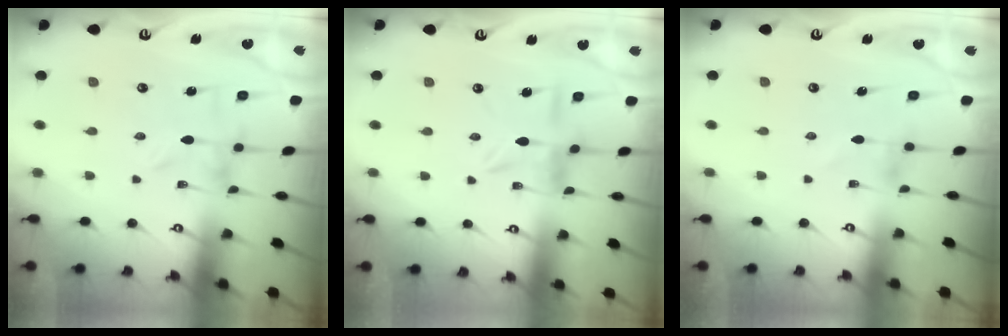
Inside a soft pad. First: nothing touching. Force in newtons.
{"total": 7.6, "press": 7.6, "slide": 0.6}
{"total": 1.7, "press": 1.6, "slide": 0.3}